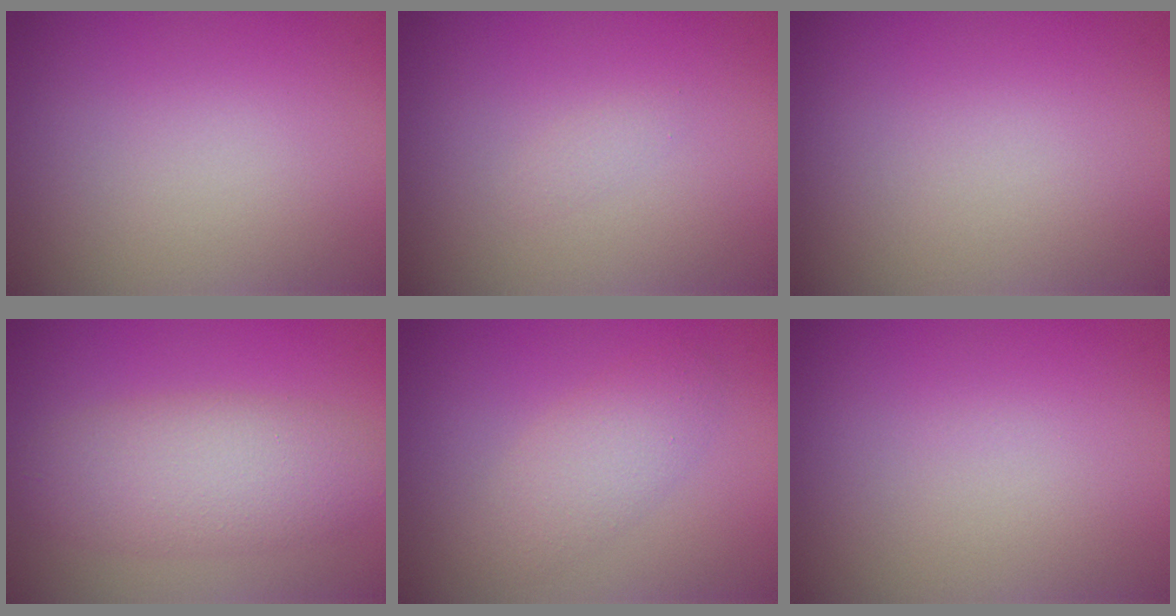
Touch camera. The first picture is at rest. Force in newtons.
{"total": 0.5, "press": 0.5, "slide": 0.0}
{"total": 0.0}
{"total": 5.3, "press": 5.3, "slide": 0.2}
{"total": 2.7, "press": 2.7, "slide": 0.2}
{"total": 0.0}